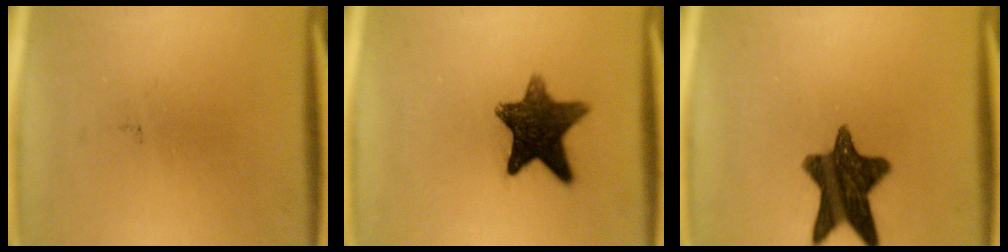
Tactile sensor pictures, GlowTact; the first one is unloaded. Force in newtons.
{"total": 11.7}
{"total": 12.9}